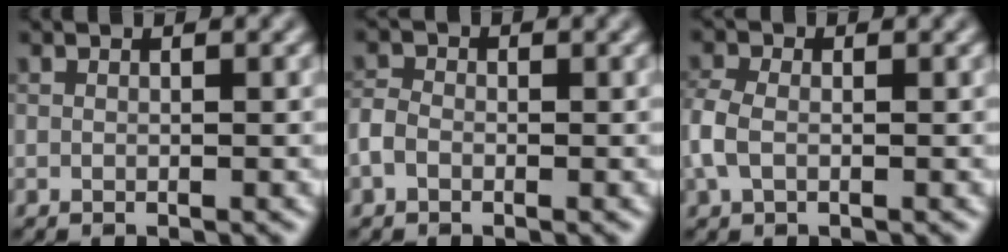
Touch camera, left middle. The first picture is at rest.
{"total": 1.7, "force": [-0.8, 1.2, 0.9], "torque": [-0.018, 0.003, -0.022]}
{"total": 2.9, "force": [-0.5, 1.9, 2.1], "torque": [-0.055, 0.003, -0.017]}